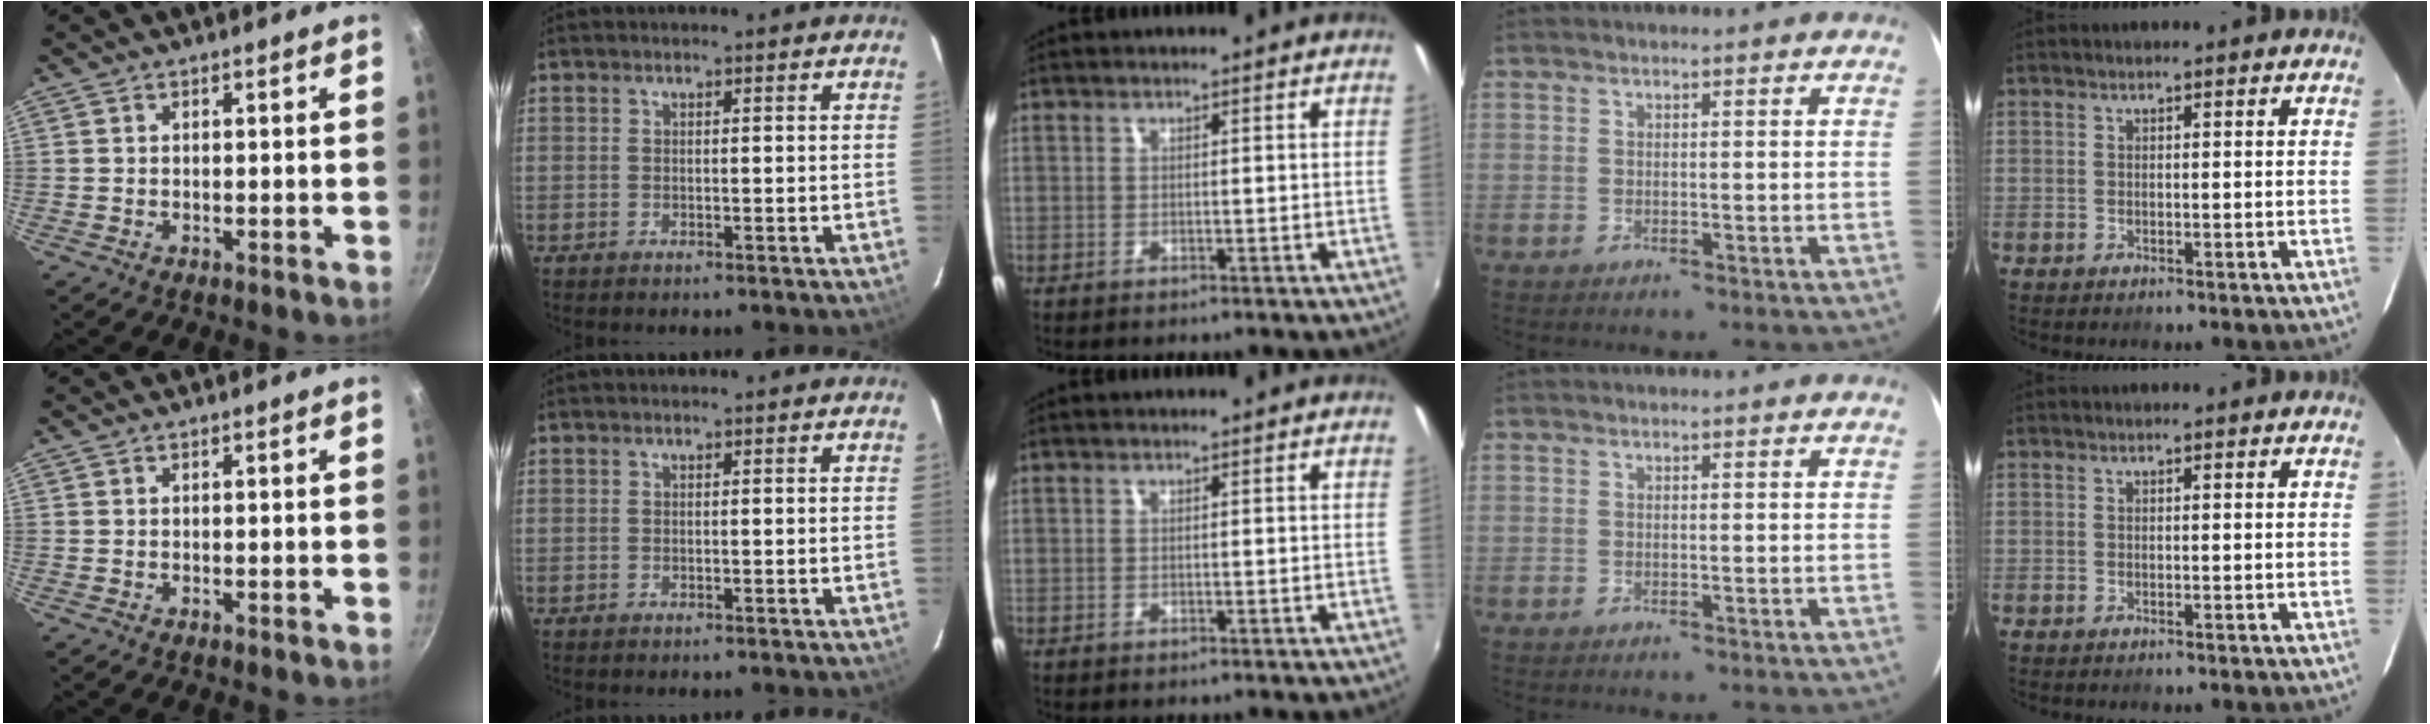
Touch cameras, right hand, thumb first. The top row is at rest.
{}